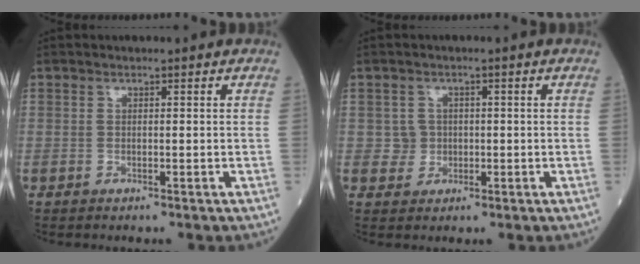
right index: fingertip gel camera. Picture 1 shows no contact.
{"total": 2.5, "force": [0.0, 2.5, 0.3], "torque": [0.002, 0.005, 0.001]}